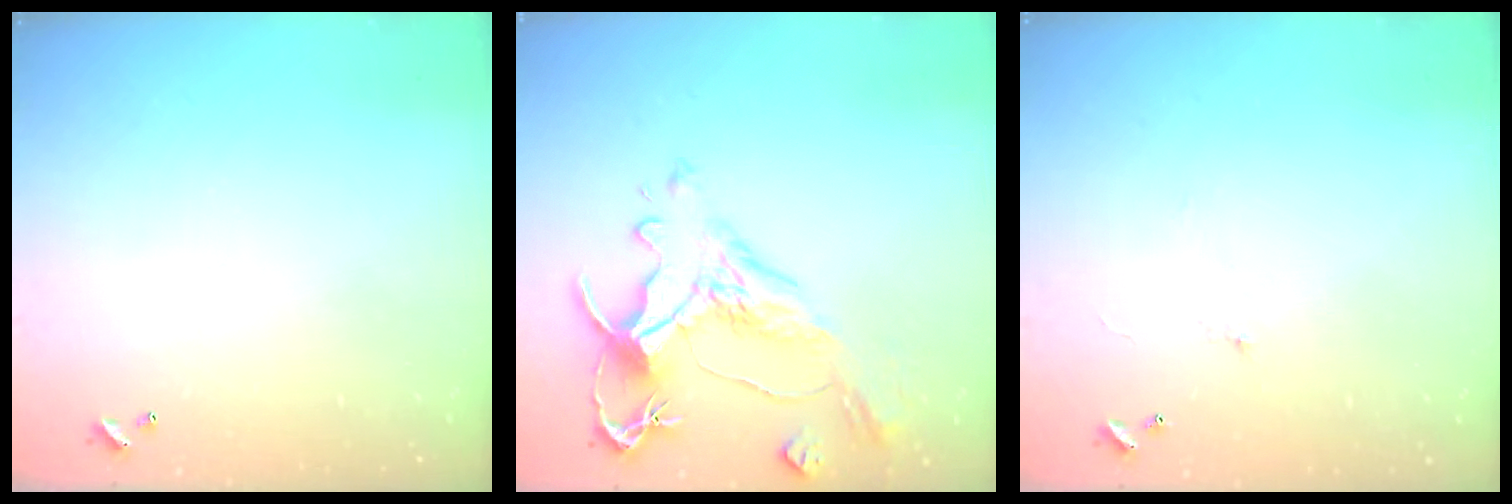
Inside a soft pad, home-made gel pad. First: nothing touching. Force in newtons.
{"total": 1.8, "press": 0.9, "slide": 1.5}
{"total": 1.2, "press": 0.8, "slide": 0.8}